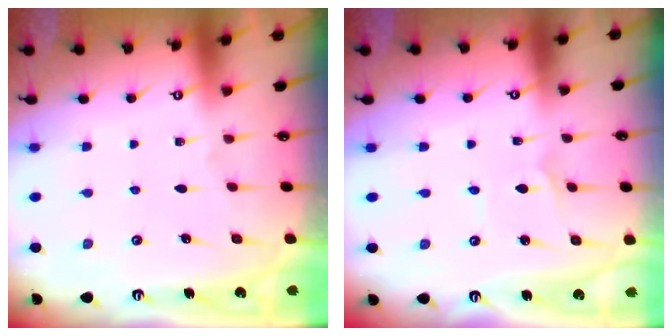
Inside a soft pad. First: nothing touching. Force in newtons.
{"total": 1.3, "press": 1.3, "slide": 0.1}